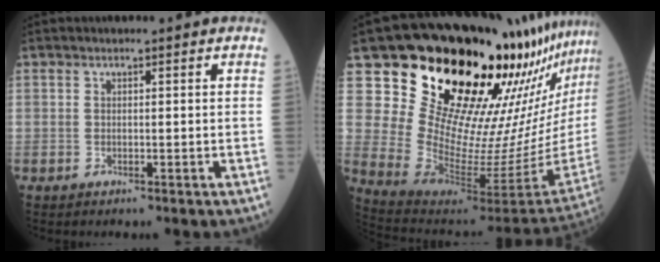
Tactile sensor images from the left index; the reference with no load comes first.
{"total": 25.8, "force": [20.0, 3.8, 16.0], "torque": [-0.247, -0.088, 0.307]}